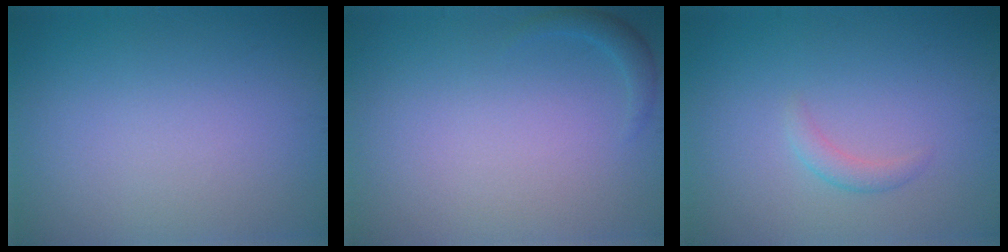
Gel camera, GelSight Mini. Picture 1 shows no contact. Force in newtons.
{"total": 1.0, "press": 1.0, "slide": 0.1}
{"total": 1.2, "press": 1.2, "slide": 0.0}